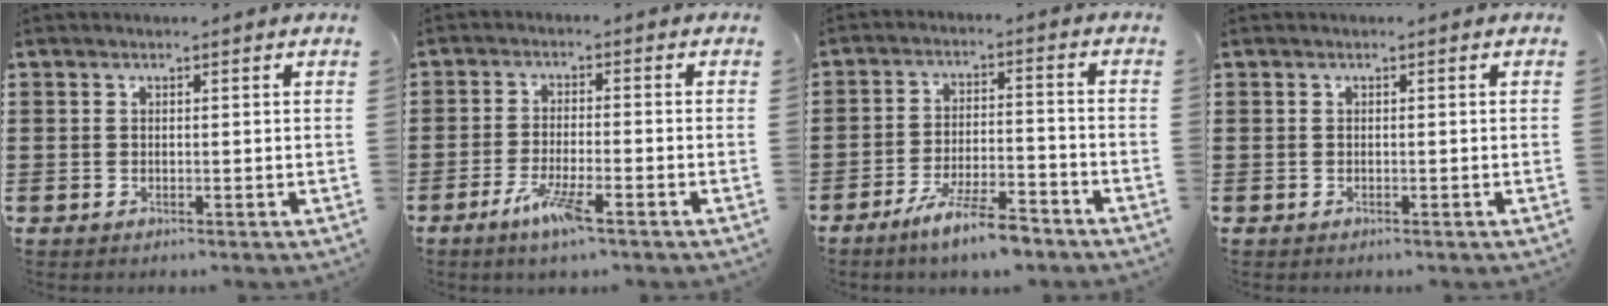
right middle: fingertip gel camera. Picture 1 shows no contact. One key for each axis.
{"total": 5.4, "fx": -3.1, "fy": 0.7, "fz": 4.4, "tx": -0.088, "ty": -0.009, "tz": -0.055}
{"total": 7.5, "fx": -6.0, "fy": 0.7, "fz": 4.5, "tx": -0.089, "ty": -0.004, "tz": -0.110}
{"total": 0.0}